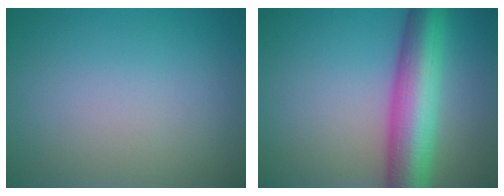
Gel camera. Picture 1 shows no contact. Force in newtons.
{"total": 9.4, "press": 9.4, "slide": 0.4}